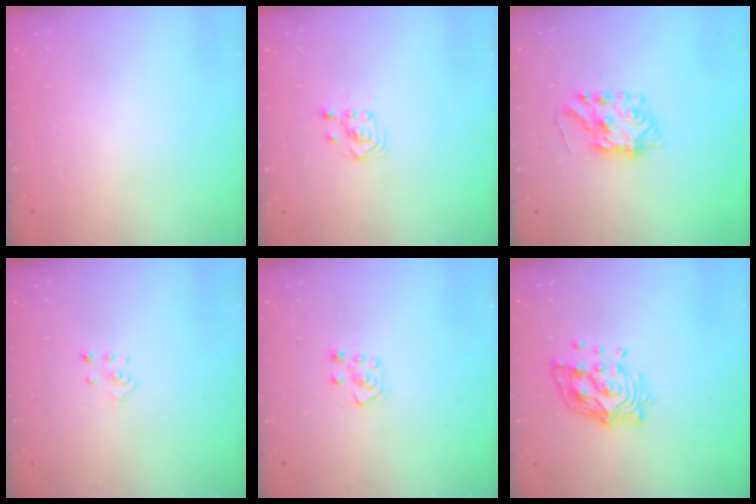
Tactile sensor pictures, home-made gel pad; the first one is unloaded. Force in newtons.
{"total": 2.5, "press": 2.2, "slide": 1.2}
{"total": 7.8, "press": 7.7, "slide": 0.6}
{"total": 2.8, "press": 2.8, "slide": 0.3}
{"total": 5.8, "press": 5.8, "slide": 0.8}
{"total": 14.0, "press": 13.9, "slide": 1.3}